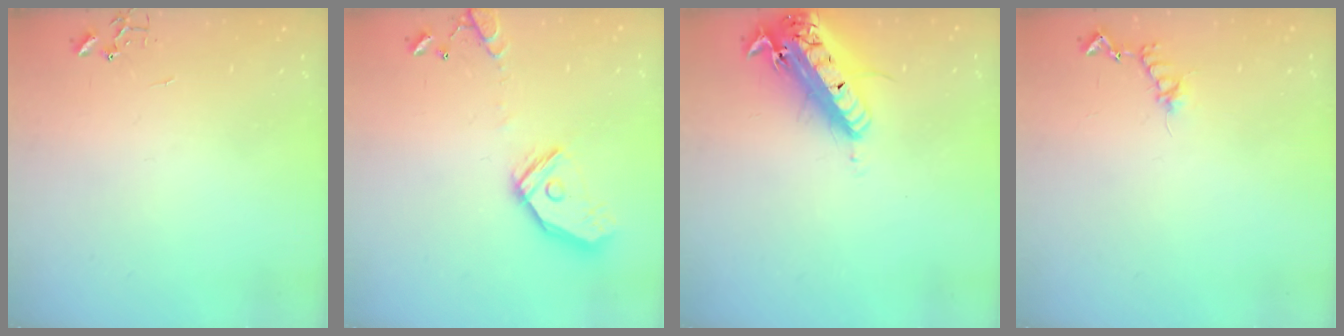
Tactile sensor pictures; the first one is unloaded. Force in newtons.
{"total": 16.3, "press": 16.1, "slide": 2.4}
{"total": 21.3, "press": 20.9, "slide": 4.2}
{"total": 8.7, "press": 8.6, "slide": 0.7}